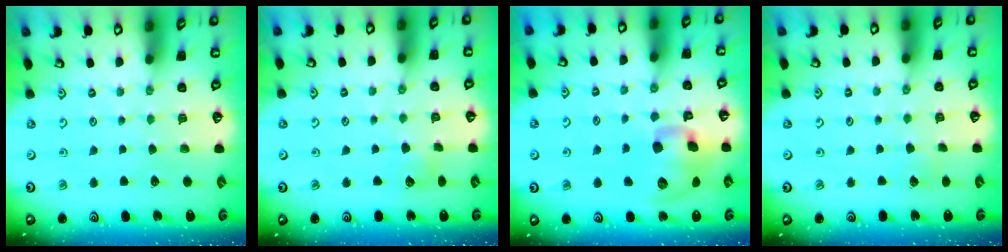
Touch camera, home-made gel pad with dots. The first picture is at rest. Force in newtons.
{"total": 4.7, "press": 4.6, "slide": 0.6}
{"total": 14.3, "press": 14.1, "slide": 2.5}
{"total": 2.4, "press": 2.4, "slide": 0.2}